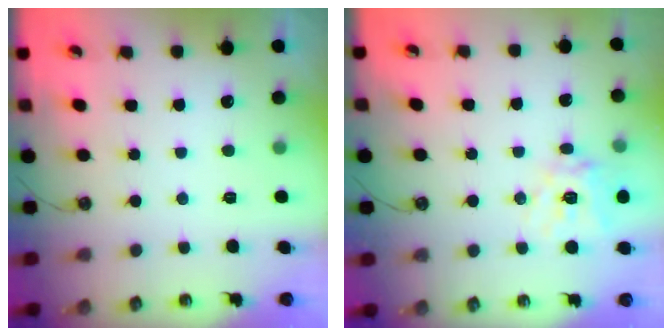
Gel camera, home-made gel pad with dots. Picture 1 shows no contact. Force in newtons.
{"total": 14.2, "press": 14.1, "slide": 1.7}